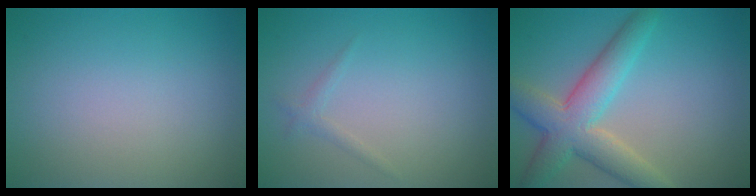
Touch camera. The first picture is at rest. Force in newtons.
{"total": 0.9, "press": 0.9, "slide": 0.1}
{"total": 6.2, "press": 6.2, "slide": 0.4}